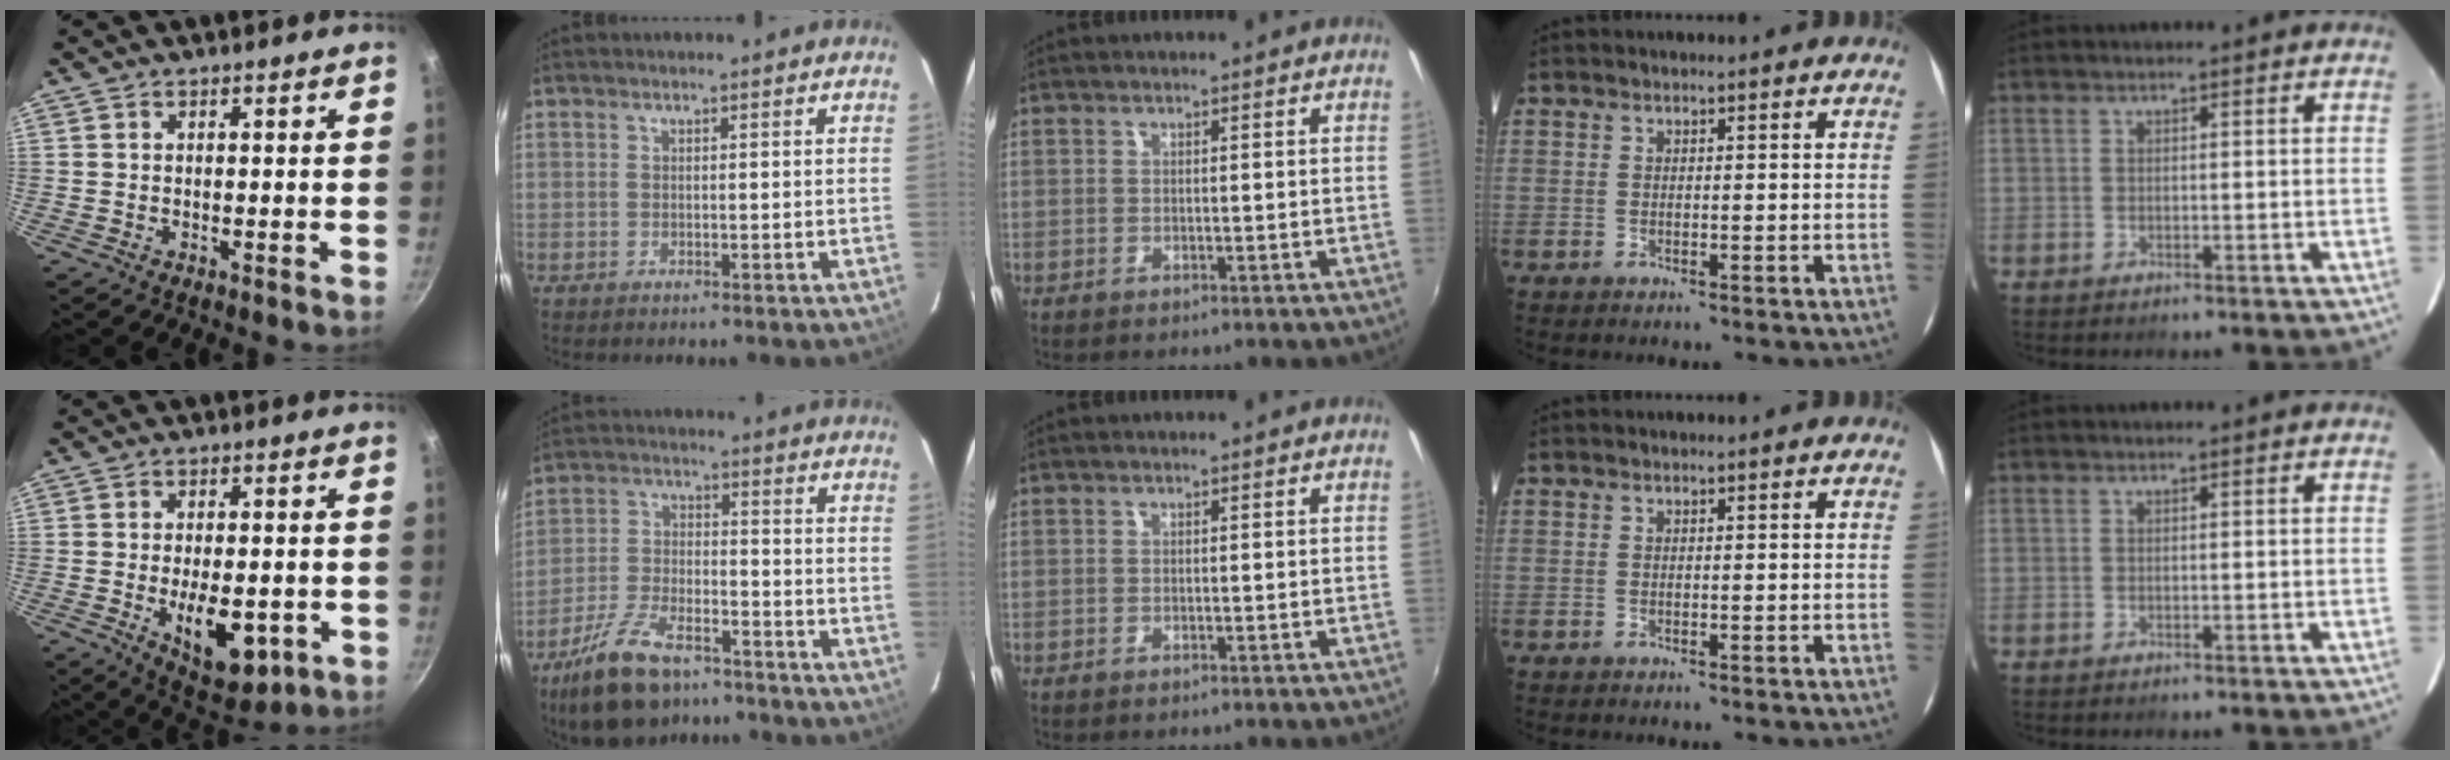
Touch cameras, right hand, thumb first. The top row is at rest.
{"thumb": {"total": 12.5, "force": [-3.2, 6.4, 10.3], "torque": [-0.121, -0.001, -0.032]}, "index": {"total": 14.8, "force": [-10.7, 6.3, 8.1], "torque": [-0.178, -0.015, -0.190]}}